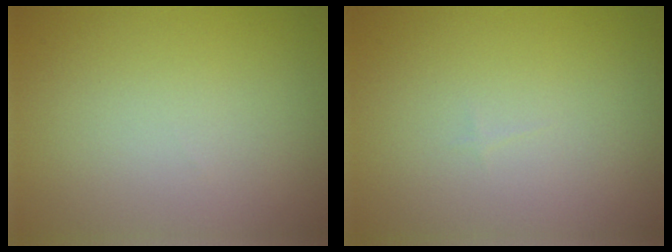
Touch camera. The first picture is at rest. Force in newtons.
{"total": 0.0}